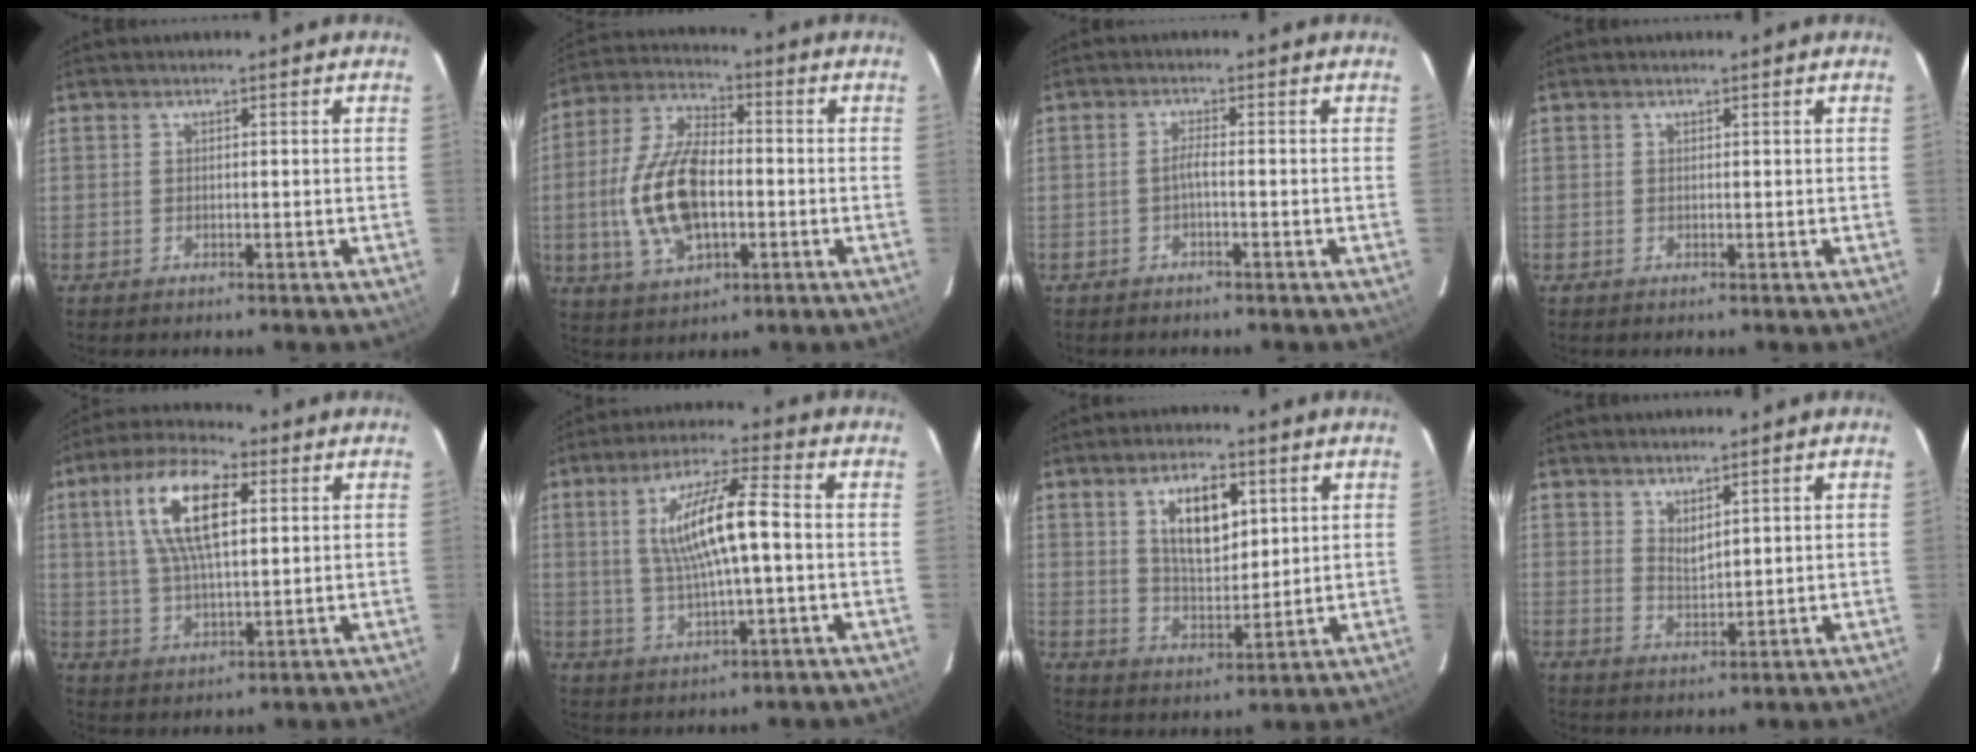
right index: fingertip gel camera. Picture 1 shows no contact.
{"total": 15.4, "force": [-2.4, 7.9, 13.0], "torque": [-0.277, 0.006, -0.041]}
{"total": 1.7, "force": [-1.1, 0.0, 1.4], "torque": [-0.030, 0.004, -0.021]}
{"total": 0.0}
{"total": 13.1, "force": [4.1, 5.1, 11.4], "torque": [-0.218, 0.021, 0.074]}
{"total": 11.9, "force": [0.5, 2.1, 11.7], "torque": [-0.215, 0.007, 0.015]}
{"total": 9.8, "force": [3.8, 4.4, 7.9], "torque": [-0.139, 0.007, 0.075]}
{"total": 2.9, "force": [2.2, 0.9, 1.6], "torque": [-0.026, -0.004, 0.039]}